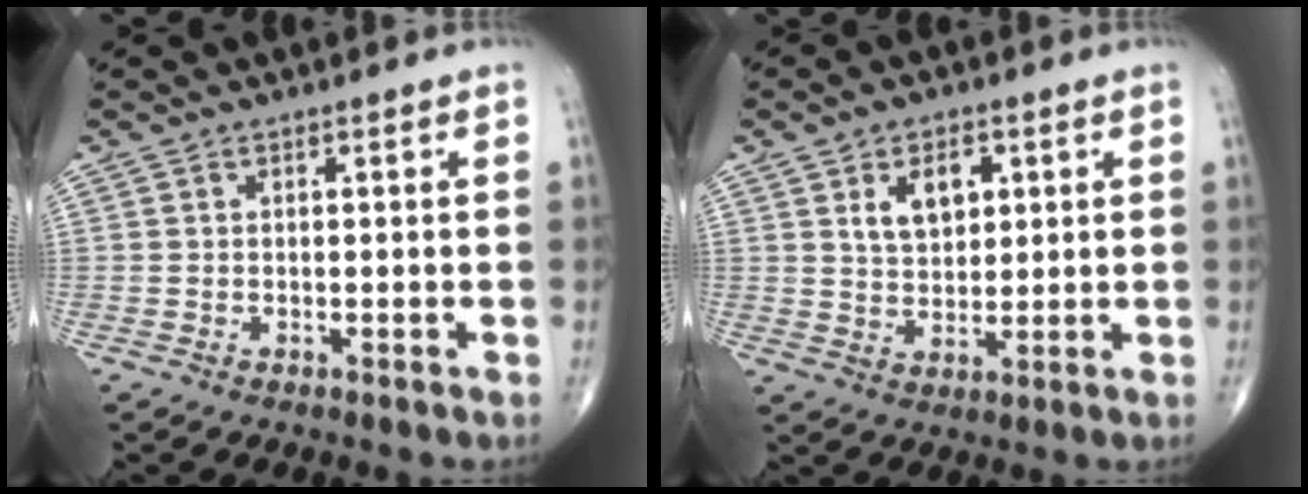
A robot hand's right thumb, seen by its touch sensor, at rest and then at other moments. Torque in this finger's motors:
{"motor_torque": [0.03, 0.11, 0.10, 0.03, 0.04]}